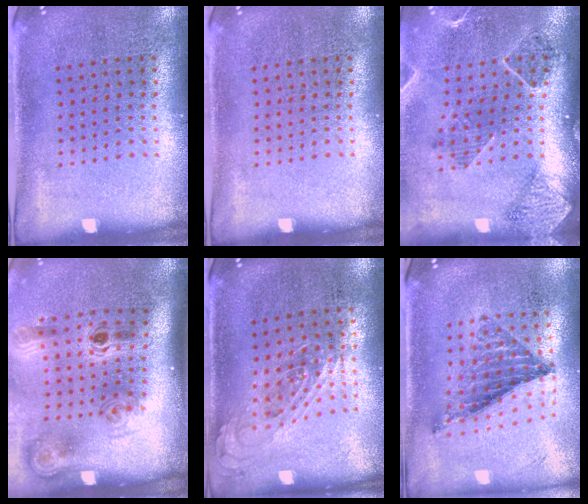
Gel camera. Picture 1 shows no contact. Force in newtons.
{"total": 0.0}
{"total": 1.6, "press": 1.6, "slide": 0.1}
{"total": 2.2, "press": 1.4, "slide": 1.7}
{"total": 0.8, "press": 0.8, "slide": 0.3}
{"total": 0.9, "press": 0.9, "slide": 0.0}